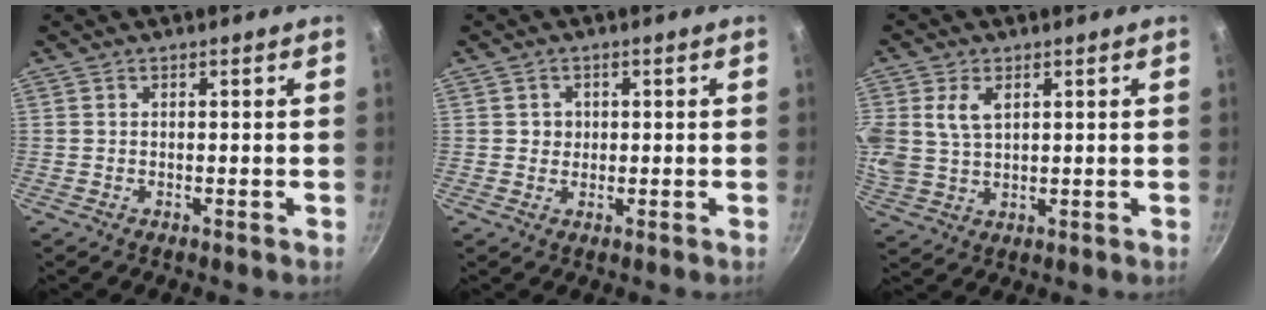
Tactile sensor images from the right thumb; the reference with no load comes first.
{"total": 2.1, "force": [0.3, 2.0, 0.5], "torque": [0.006, 0.003, 0.003]}
{"total": 9.1, "force": [3.0, 6.2, 6.0], "torque": [-0.125, -0.001, 0.061]}